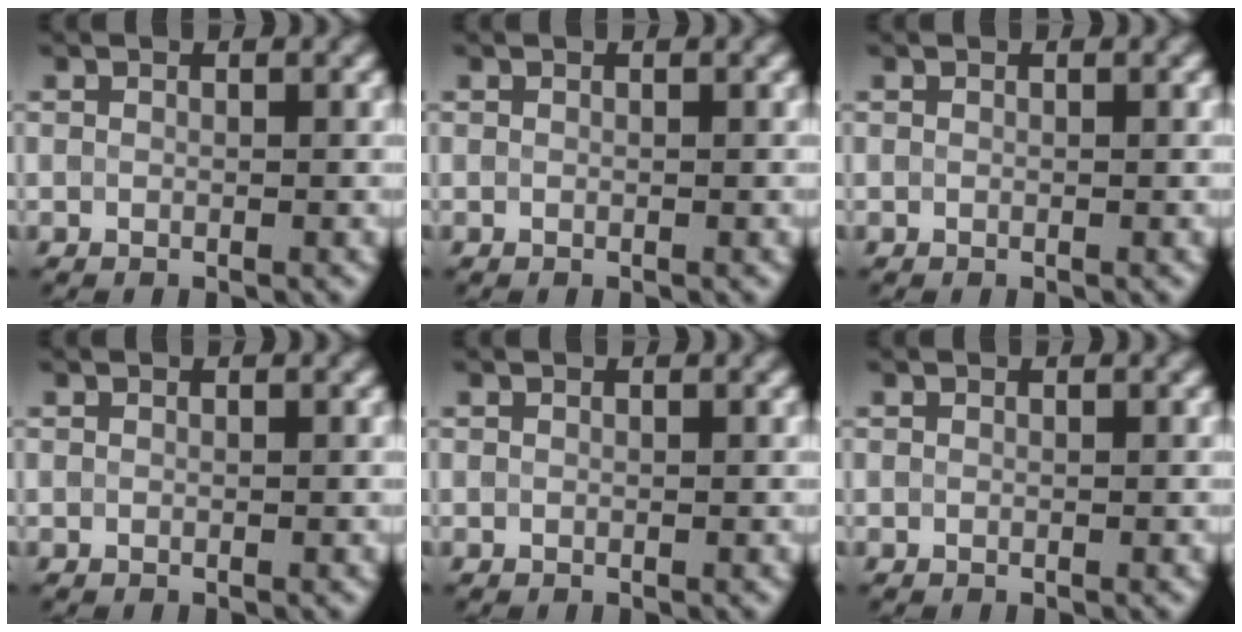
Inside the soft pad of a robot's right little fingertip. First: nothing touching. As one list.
[{"total": 0.0}, {"total": 0.0}, {"total": 0.0}, {"total": 0.0}, {"total": 0.0}]